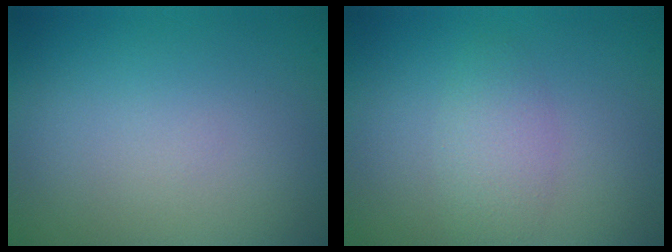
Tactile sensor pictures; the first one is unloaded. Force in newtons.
{"total": 2.3, "press": 2.3, "slide": 0.1}